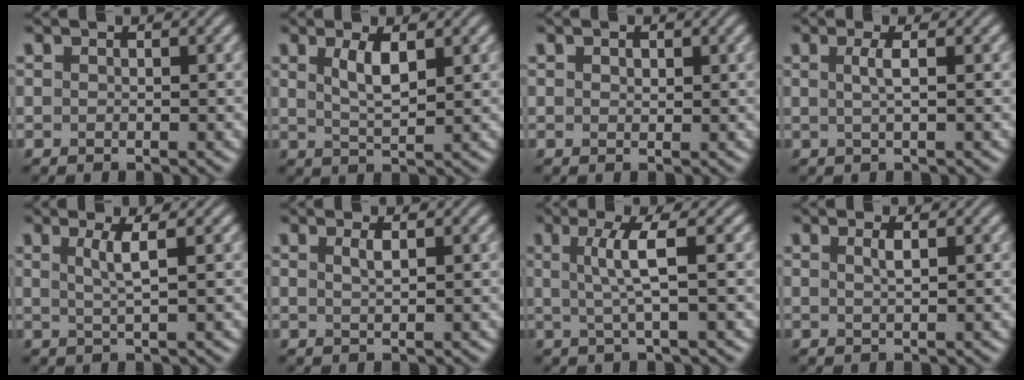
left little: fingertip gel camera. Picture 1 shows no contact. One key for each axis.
{"total": 2.8, "fx": 1.2, "fy": 0.9, "fz": 2.4, "tx": -0.049, "ty": -0.002, "tz": 0.025}
{"total": 0.8, "fx": 0.4, "fy": 0.5, "fz": 0.5, "tx": -0.008, "ty": -0.001, "tz": 0.007}
{"total": 1.8, "fx": 0.3, "fy": 0.5, "fz": 1.7, "tx": -0.034, "ty": 0.003, "tz": 0.002}
{"total": 2.5, "fx": 0.8, "fy": 0.5, "fz": 2.4, "tx": -0.042, "ty": -0.001, "tz": 0.013}
{"total": 1.2, "fx": 0.6, "fy": 0.3, "fz": 1.0, "tx": -0.017, "ty": 0.002, "tz": 0.009}
{"total": 3.6, "fx": 0.5, "fy": 0.6, "fz": 3.5, "tx": -0.068, "ty": -0.001, "tz": 0.011}
{"total": 1.3, "fx": 0.5, "fy": 0.4, "fz": 1.1, "tx": -0.018, "ty": 0.003, "tz": 0.007}